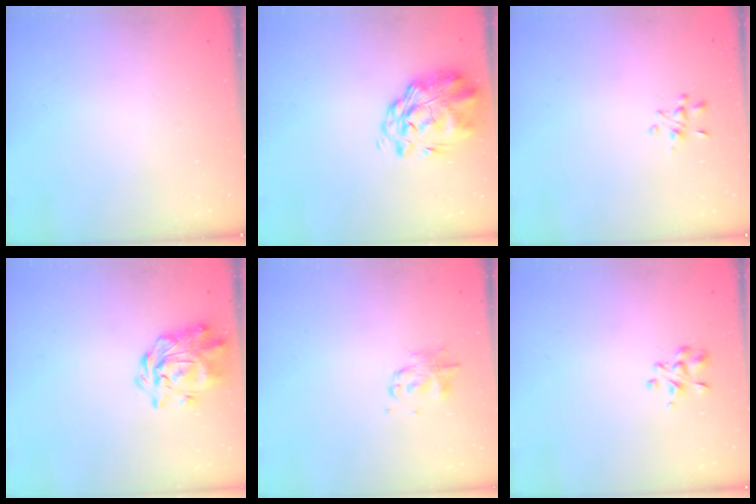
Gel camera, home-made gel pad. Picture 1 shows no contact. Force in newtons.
{"total": 3.1, "press": 2.6, "slide": 1.7}
{"total": 2.1, "press": 2.0, "slide": 0.7}
{"total": 2.9, "press": 2.6, "slide": 1.3}
{"total": 2.8, "press": 2.8, "slide": 0.2}
{"total": 2.9, "press": 2.7, "slide": 1.0}